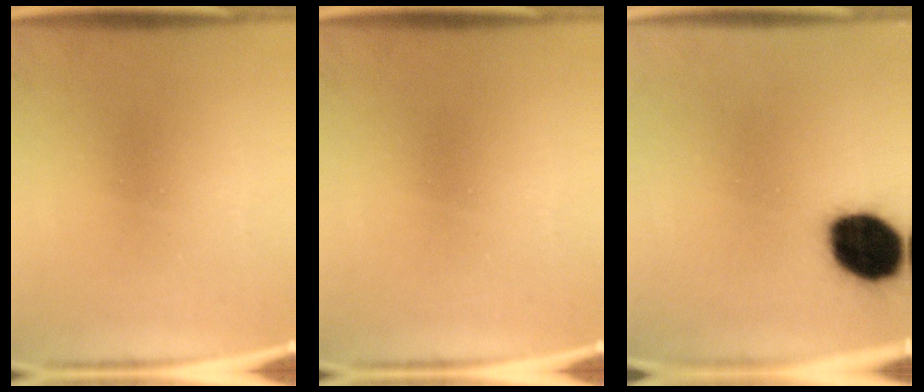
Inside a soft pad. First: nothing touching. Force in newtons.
{"total": 0.0}
{"total": 15.8}